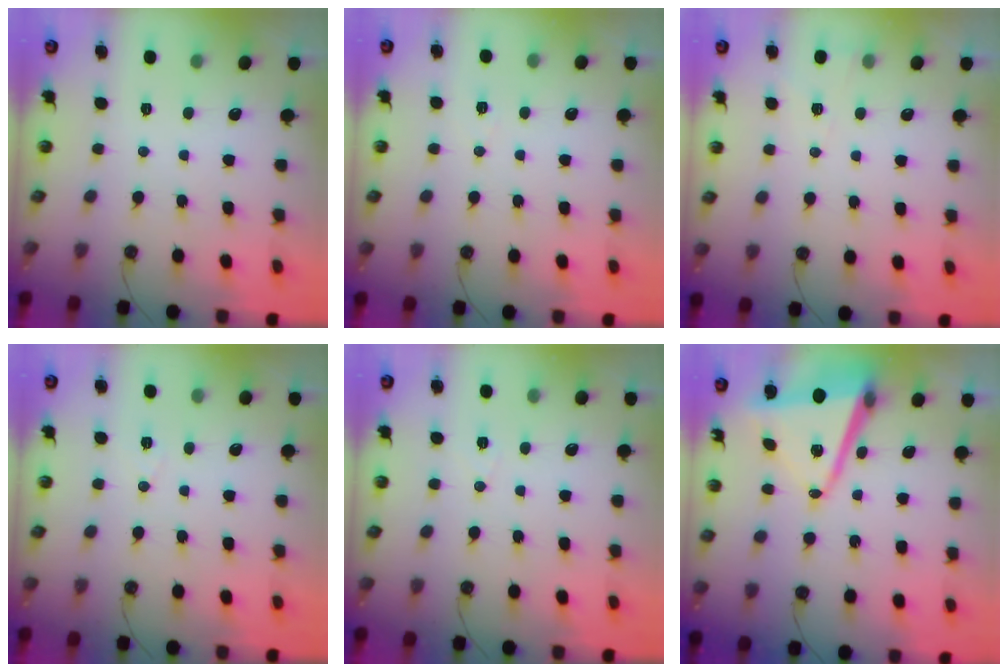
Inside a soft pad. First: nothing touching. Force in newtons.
{"total": 7.0, "press": 5.4, "slide": 4.5}
{"total": 4.6, "press": 4.5, "slide": 0.5}
{"total": 6.0, "press": 4.0, "slide": 4.5}
{"total": 4.7, "press": 3.0, "slide": 3.6}
{"total": 12.7, "press": 12.6, "slide": 1.4}